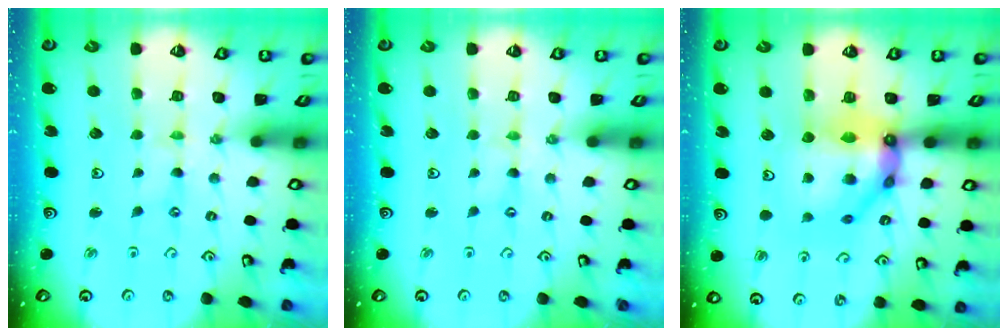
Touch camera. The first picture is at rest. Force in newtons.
{"total": 0.0}
{"total": 15.0, "press": 14.8, "slide": 1.9}